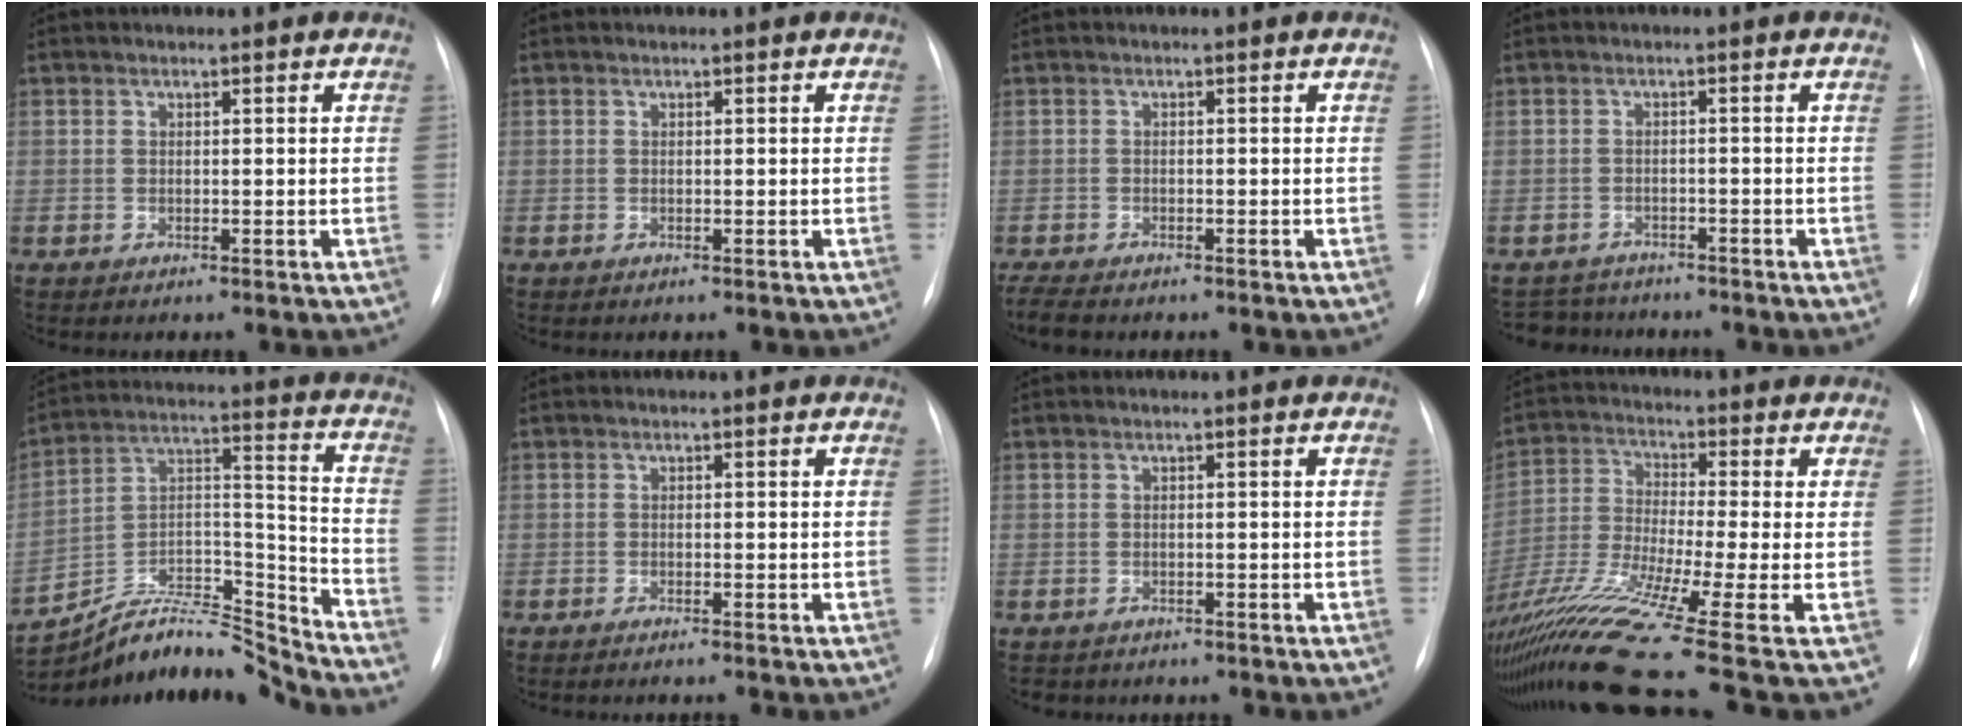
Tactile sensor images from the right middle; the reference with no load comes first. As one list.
[{"total": 0.0}, {"total": 3.7, "force": [-3.1, 1.0, 1.7], "torque": [-0.037, -0.011, -0.050]}, {"total": 5.1, "force": [-4.8, 1.9, -0.2], "torque": [0.005, 0.003, -0.072]}, {"total": 15.1, "force": [-15.0, -0.4, 0.9], "torque": [-0.011, 0.065, -0.267]}, {"total": 1.4, "force": [-1.2, -0.2, 0.8], "torque": [-0.011, -0.001, -0.015]}, {"total": 2.3, "force": [-1.9, 1.3, 0.2], "torque": [-0.008, 0.001, -0.024]}, {"total": 18.1, "force": [-11.9, -1.6, 13.6], "torque": [-0.279, -0.035, -0.218]}]